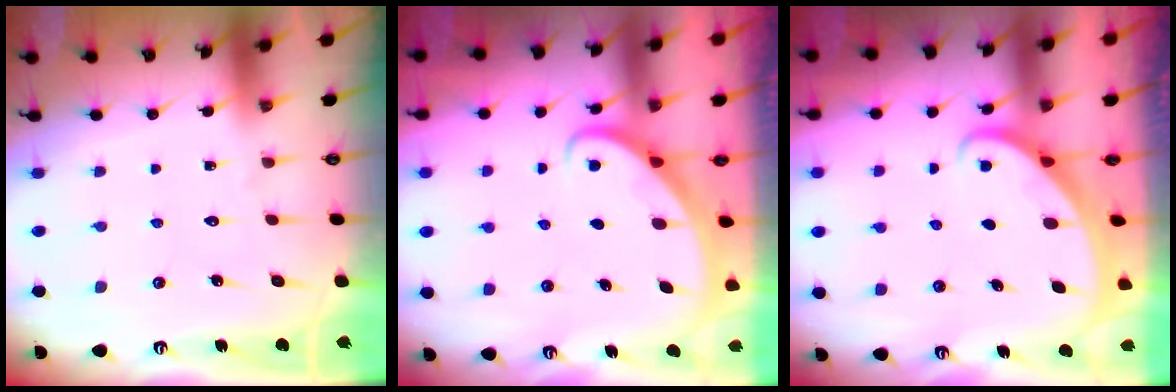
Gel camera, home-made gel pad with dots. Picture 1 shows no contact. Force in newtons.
{"total": 2.9, "press": 2.9, "slide": 0.2}
{"total": 1.8, "press": 1.7, "slide": 0.1}